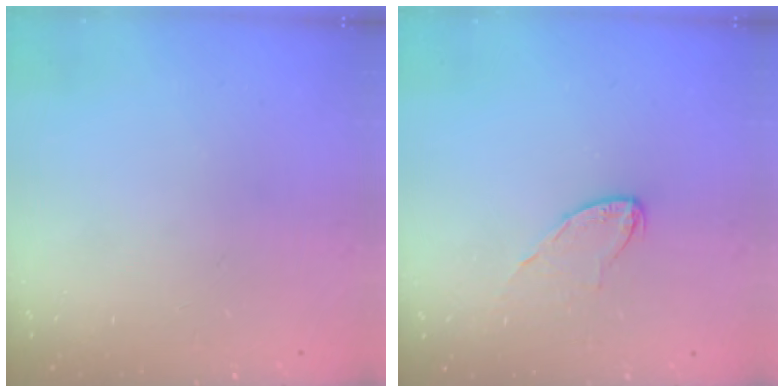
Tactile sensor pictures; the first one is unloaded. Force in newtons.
{"total": 6.1, "press": 6.1, "slide": 0.5}